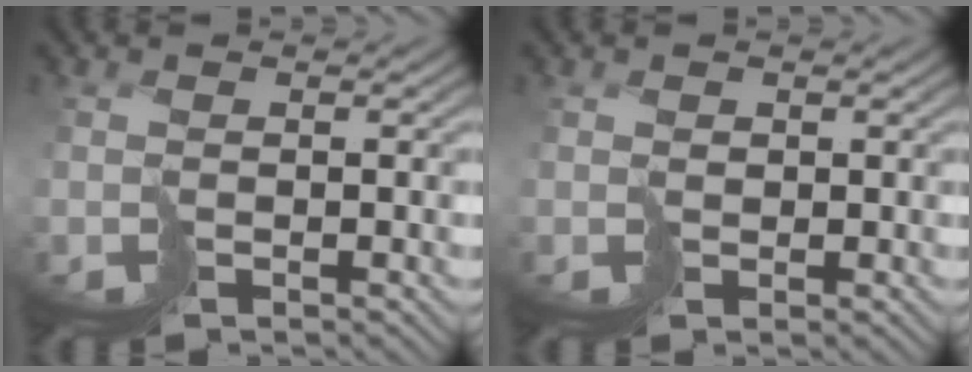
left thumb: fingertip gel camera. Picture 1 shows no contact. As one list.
[{"total": 1.1, "force": [1.0, 0.3, -0.2], "torque": [0.005, 0.004, 0.021]}]